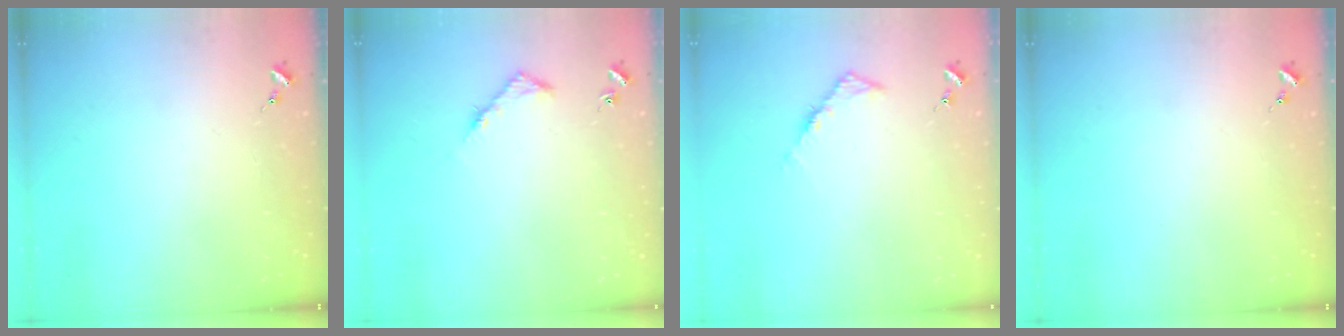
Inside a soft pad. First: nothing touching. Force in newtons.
{"total": 4.3, "press": 4.3, "slide": 0.4}
{"total": 4.5, "press": 4.5, "slide": 0.4}
{"total": 0.0}